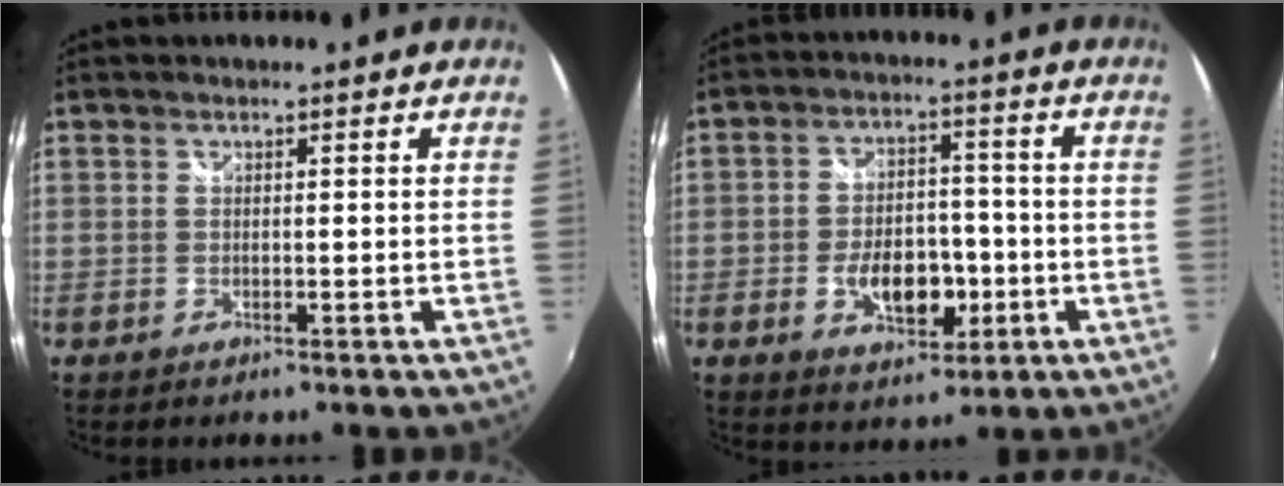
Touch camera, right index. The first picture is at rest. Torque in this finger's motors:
{"motor_torque": [0.14, -0.13, 0.56, 0.06]}